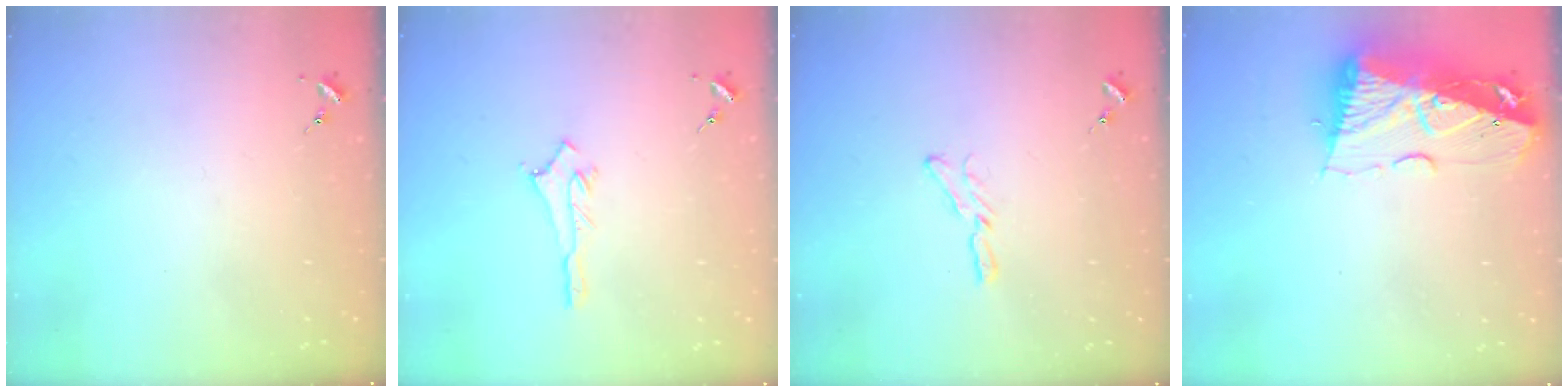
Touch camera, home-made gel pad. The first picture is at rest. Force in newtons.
{"total": 2.9, "press": 2.9, "slide": 0.3}
{"total": 5.6, "press": 5.6, "slide": 0.5}
{"total": 14.8, "press": 14.7, "slide": 1.8}